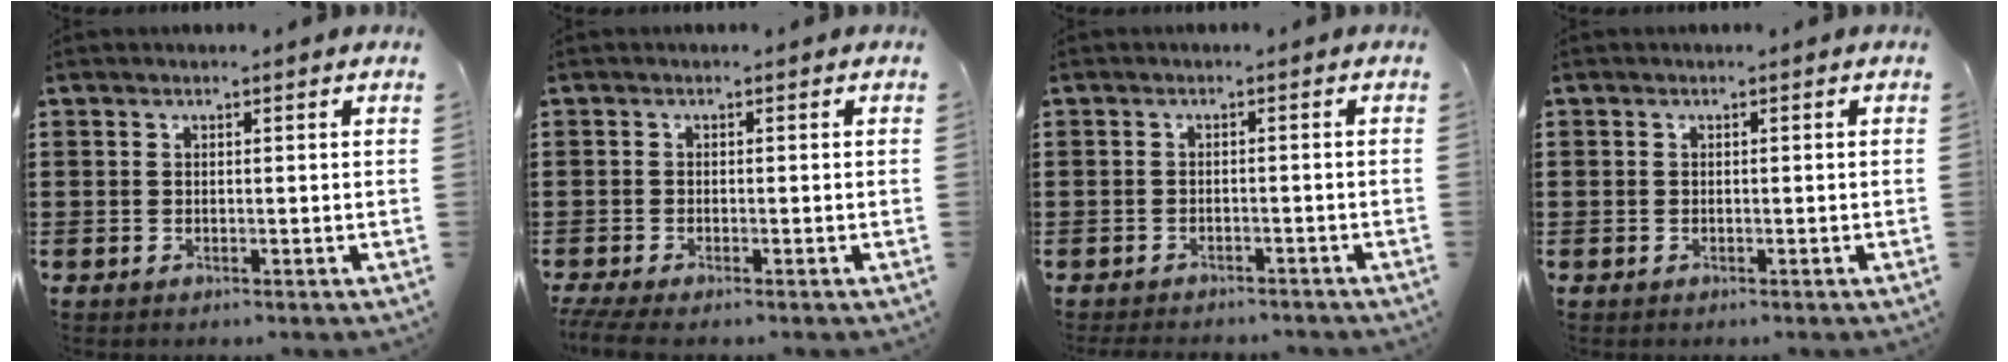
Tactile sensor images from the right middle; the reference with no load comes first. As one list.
[{"total": 1.4, "force": [-1.0, 0.0, 0.9], "torque": [-0.023, -0.007, -0.021]}, {"total": 1.8, "force": [-1.7, 0.1, -0.1], "torque": [-0.004, 0.000, -0.039]}, {"total": 0.6, "force": [-0.1, 0.6, 0.1], "torque": [-0.003, 0.003, -0.003]}]